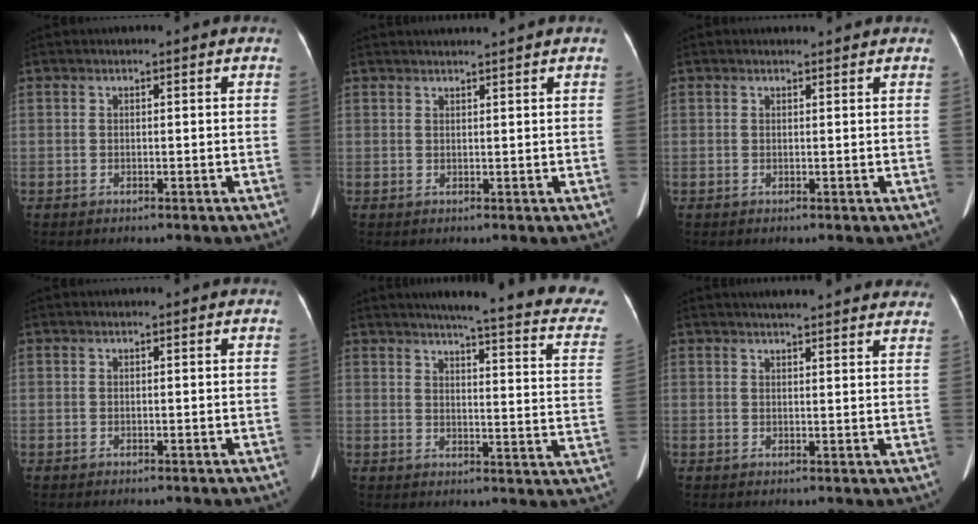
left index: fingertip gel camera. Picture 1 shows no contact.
{"total": 3.1, "force": [2.7, -0.9, 1.1], "torque": [-0.013, 0.010, 0.039]}
{"total": 1.1, "force": [1.1, 0.2, 0.1], "torque": [-0.012, 0.003, 0.014]}
{"total": 0.0}
{"total": 21.4, "force": [18.5, 1.4, 10.7], "torque": [-0.127, -0.054, 0.198]}
{"total": 16.6, "force": [15.1, 2.4, 6.5], "torque": [-0.078, 0.017, 0.175]}